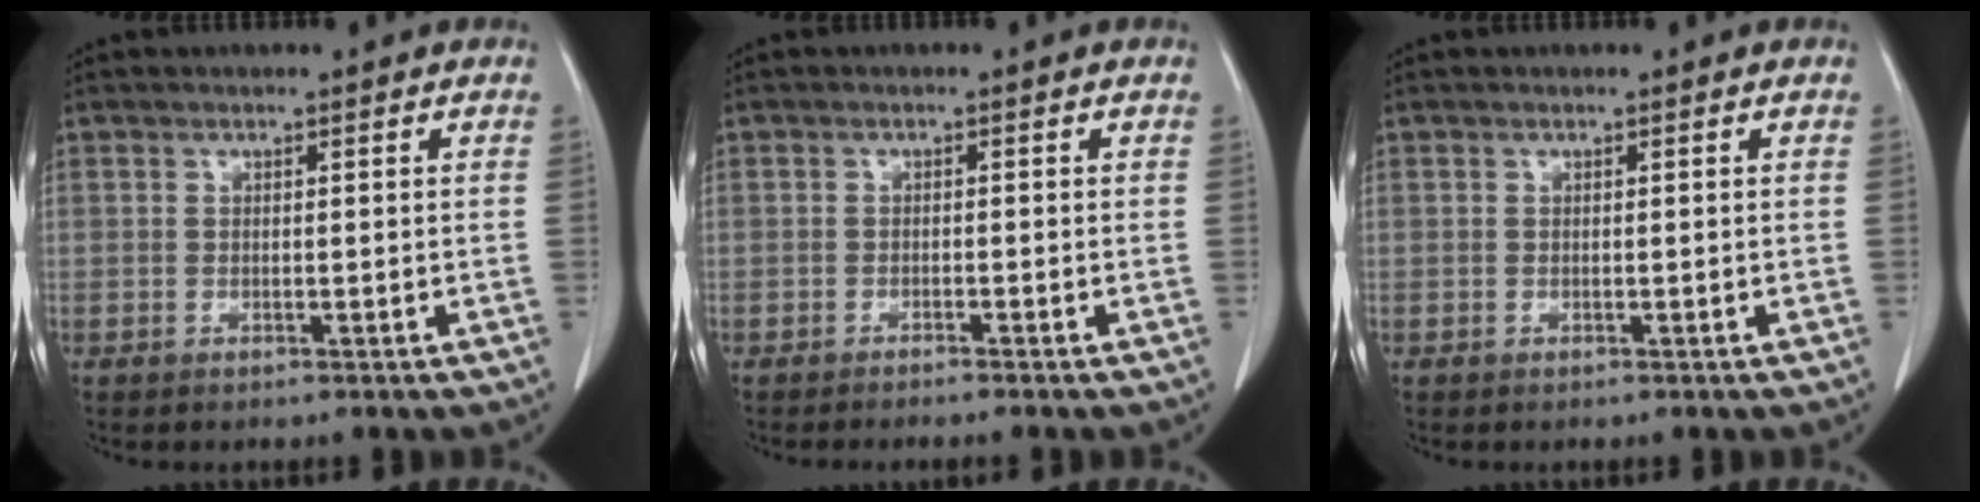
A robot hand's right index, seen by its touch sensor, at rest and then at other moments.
{"total": 2.4, "force": [-2.1, -0.4, 1.1], "torque": [-0.012, 0.002, -0.030]}
{"total": 0.0}